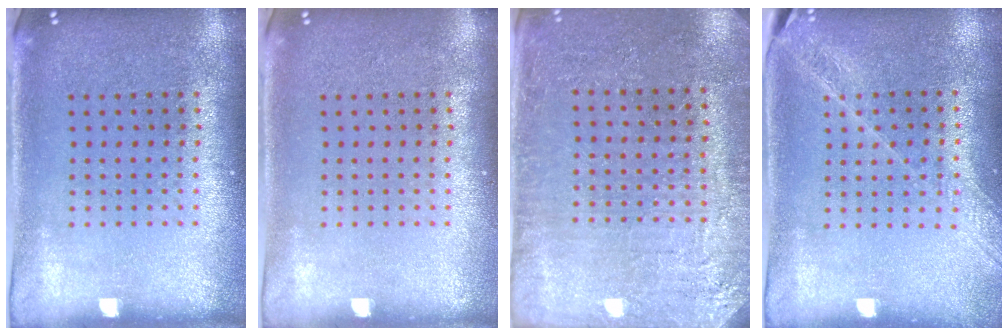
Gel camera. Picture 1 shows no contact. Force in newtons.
{"total": 0.0}
{"total": 2.8, "press": 2.8, "slide": 0.3}
{"total": 1.6, "press": 1.5, "slide": 0.4}